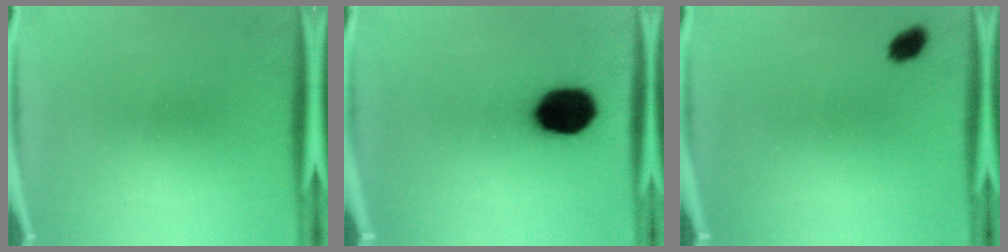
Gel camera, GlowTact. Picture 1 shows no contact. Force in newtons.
{"total": 16.3}
{"total": 2.8}